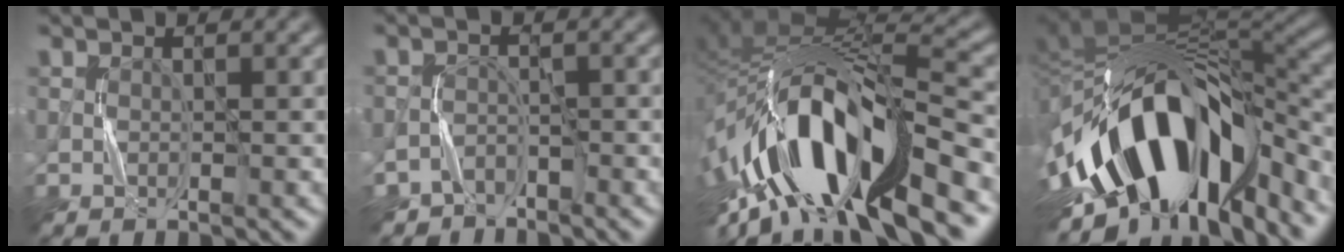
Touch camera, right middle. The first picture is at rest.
{"total": 2.7, "force": [-2.4, 1.2, 0.0], "torque": [0.008, 0.002, -0.050]}
{"total": 14.3, "force": [-6.5, 5.5, 11.5], "torque": [-0.207, 0.017, -0.113]}
{"total": 15.9, "force": [-5.2, 8.6, 12.2], "torque": [-0.205, 0.009, -0.088]}